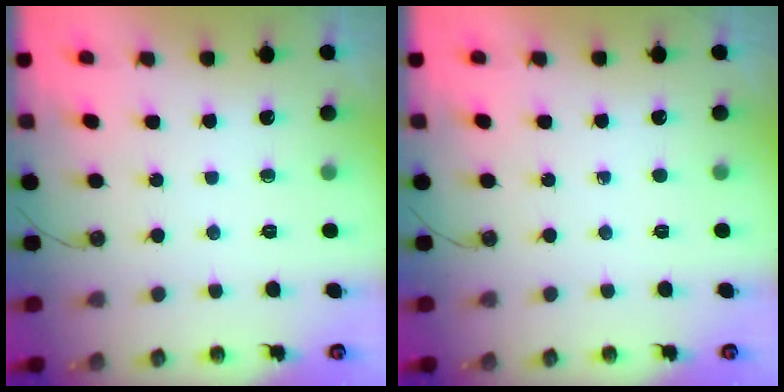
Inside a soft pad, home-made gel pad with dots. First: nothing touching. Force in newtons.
{"total": 0.0}